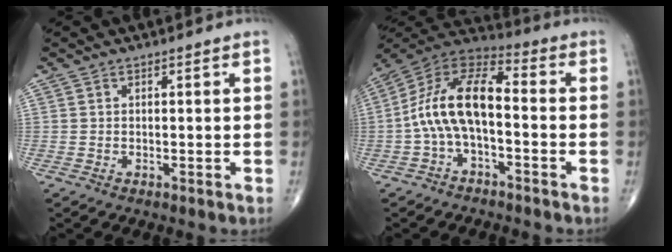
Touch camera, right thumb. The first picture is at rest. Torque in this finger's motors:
{"motor_torque": [0.40, 0.34, 1.30, -0.34, 0.17]}